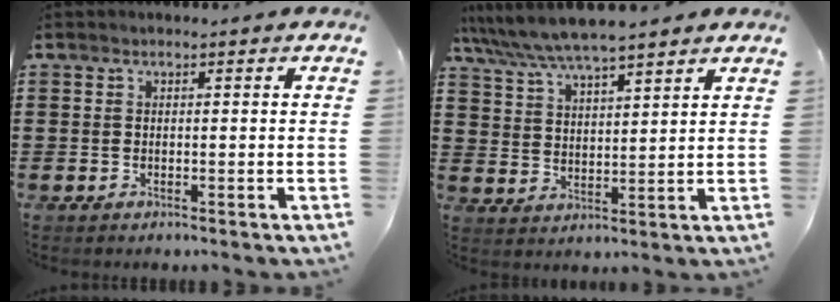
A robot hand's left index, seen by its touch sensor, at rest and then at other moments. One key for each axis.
{"total": 7.0, "fx": 6.4, "fy": 1.0, "fz": 2.6, "tx": -0.073, "ty": -0.022, "tz": 0.114}